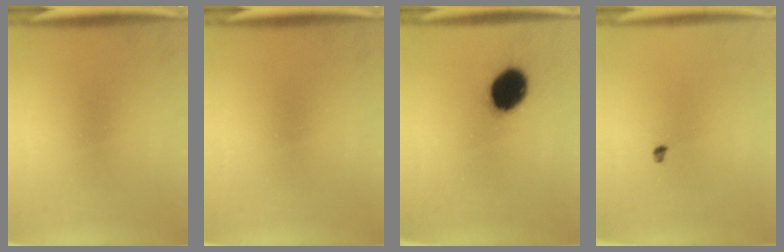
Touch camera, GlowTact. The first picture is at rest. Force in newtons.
{"total": 0.0}
{"total": 11.8}
{"total": 1.1}